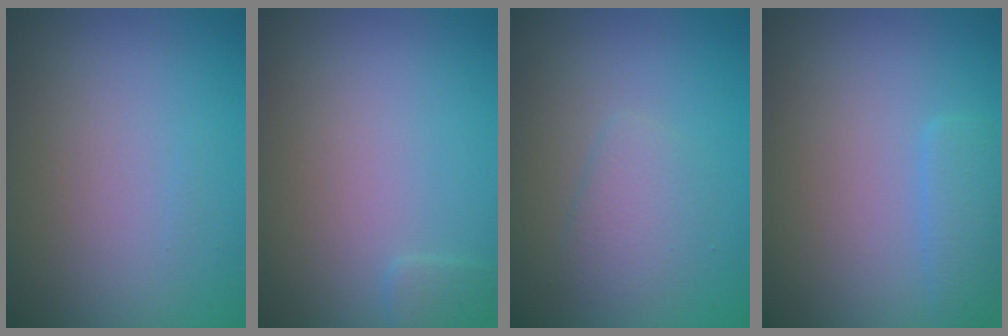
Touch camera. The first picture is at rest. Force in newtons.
{"total": 0.9, "press": 0.9, "slide": 0.0}
{"total": 2.1, "press": 2.1, "slide": 0.1}
{"total": 1.8, "press": 1.8, "slide": 0.0}